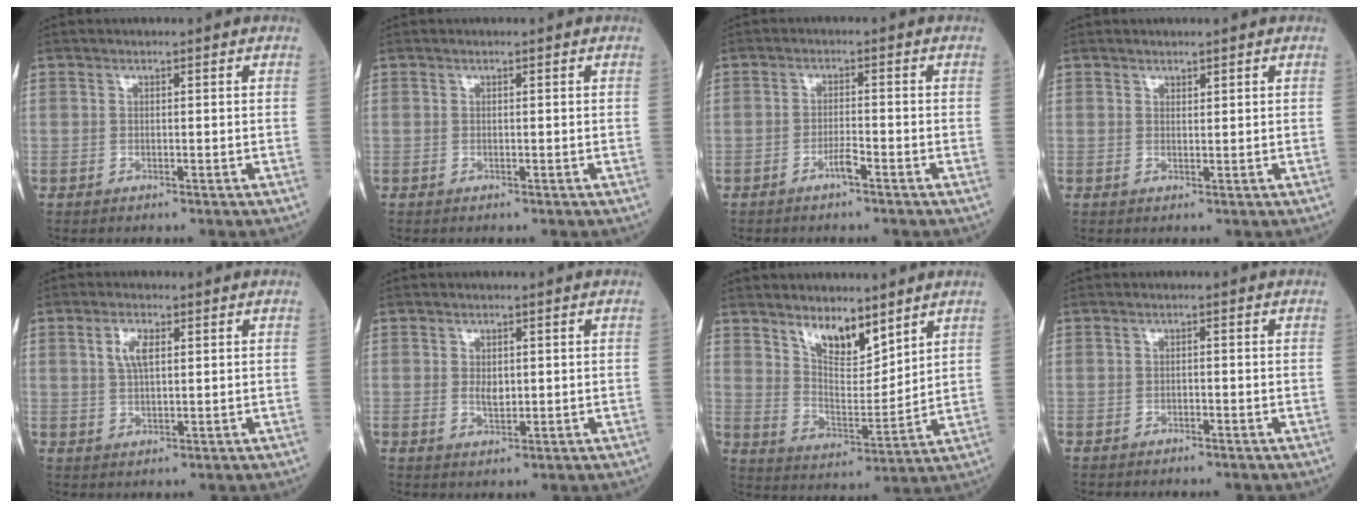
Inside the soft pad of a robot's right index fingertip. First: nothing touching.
{"total": 0.0}
{"total": 2.1, "force": [-1.5, 0.1, 1.5], "torque": [-0.027, 0.001, -0.028]}
{"total": 0.8, "force": [0.8, 0.2, 0.2], "torque": [-0.005, -0.002, 0.013]}
{"total": 3.6, "force": [1.3, 1.3, 3.1], "torque": [-0.064, 0.005, 0.025]}
{"total": 2.0, "force": [0.2, 1.1, 1.7], "torque": [-0.029, -0.004, 0.005]}
{"total": 7.9, "force": [6.0, 2.6, 4.5], "torque": [-0.079, -0.012, 0.113]}
{"total": 0.5, "force": [-0.4, 0.2, 0.2], "torque": [-0.003, 0.001, -0.012]}